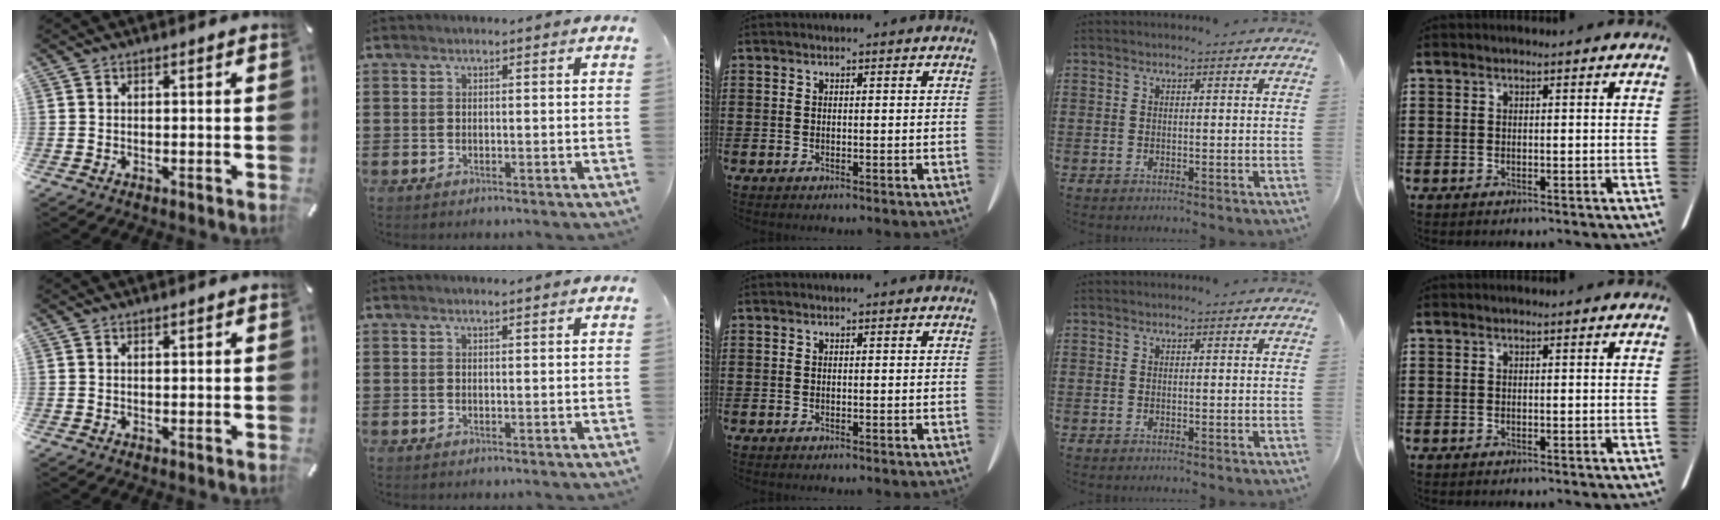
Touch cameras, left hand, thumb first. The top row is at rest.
{"thumb": {"total": 0.6, "force": [0.3, 0.2, 0.4], "torque": [-0.008, 0.000, 0.006]}, "index": {"total": 0.8, "force": [0.7, 0.0, 0.4], "torque": [-0.008, -0.002, 0.013]}}